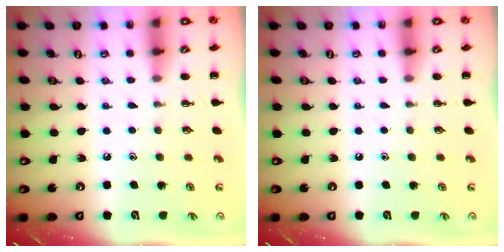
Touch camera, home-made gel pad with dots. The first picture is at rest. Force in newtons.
{"total": 0.0}